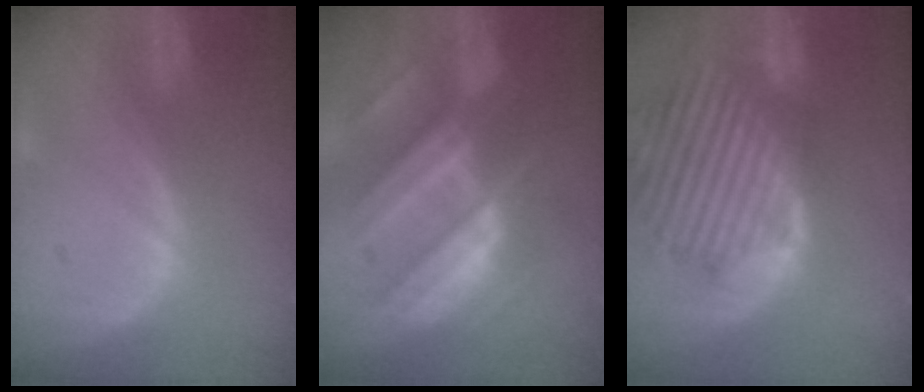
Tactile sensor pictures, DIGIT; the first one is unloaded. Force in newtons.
{"total": 10.5, "press": 9.2, "slide": 4.9}
{"total": 13.7, "press": 11.8, "slide": 7.0}